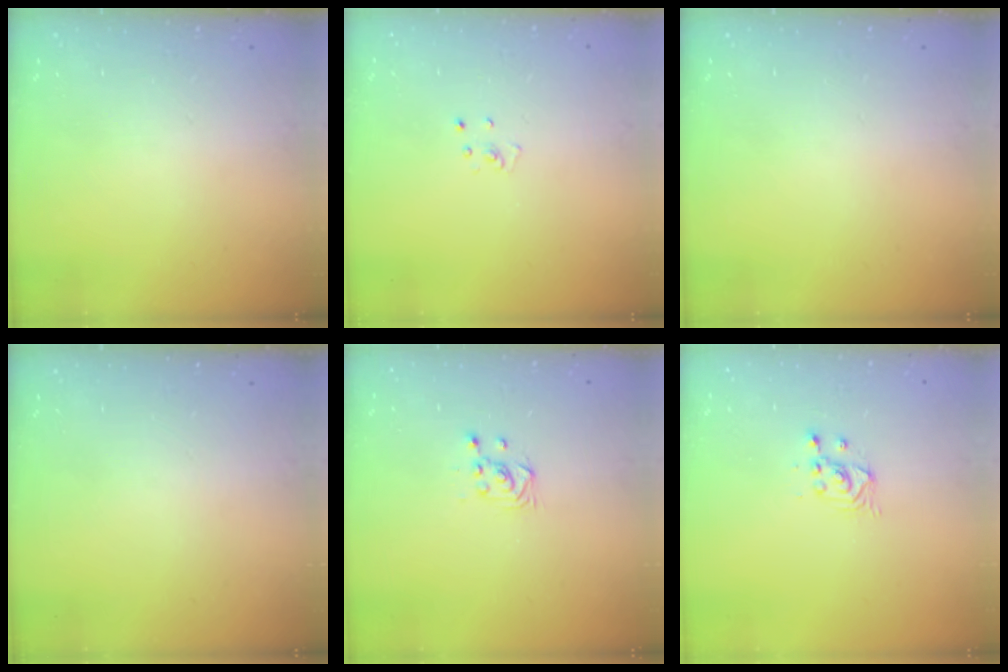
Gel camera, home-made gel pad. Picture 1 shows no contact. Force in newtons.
{"total": 2.3, "press": 2.3, "slide": 0.2}
{"total": 0.0}
{"total": 0.0}
{"total": 3.7, "press": 3.5, "slide": 1.1}
{"total": 2.4, "press": 2.4, "slide": 0.2}